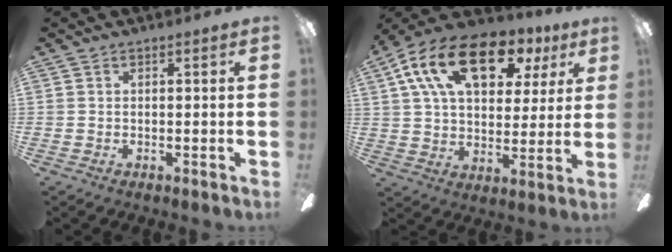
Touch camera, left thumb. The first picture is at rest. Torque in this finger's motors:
{"motor_torque": [0.37, 1.95, 1.41, -1.36, 0.26]}